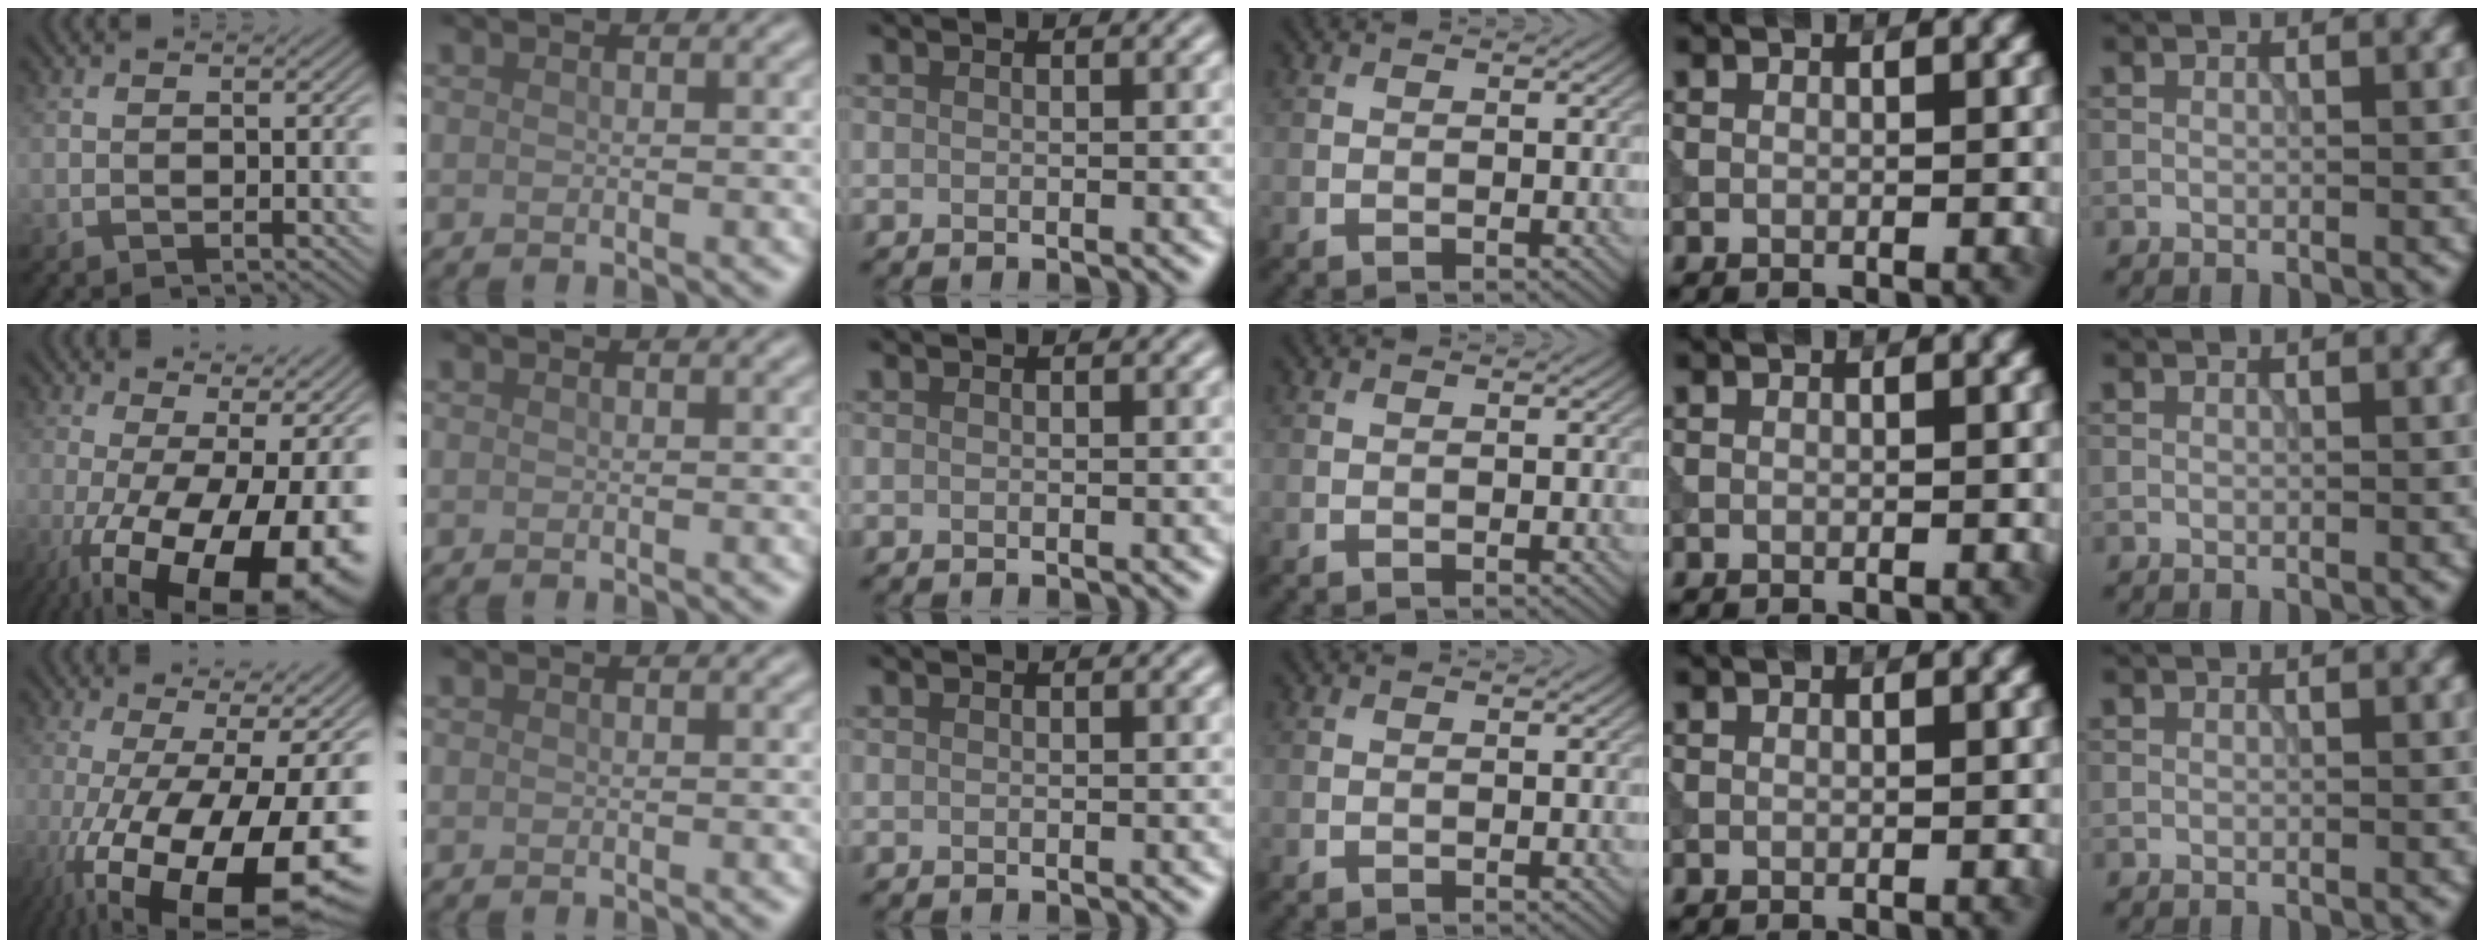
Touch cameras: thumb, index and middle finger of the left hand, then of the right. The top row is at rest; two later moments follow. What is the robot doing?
{"motion": "extract", "object": "tissue"}